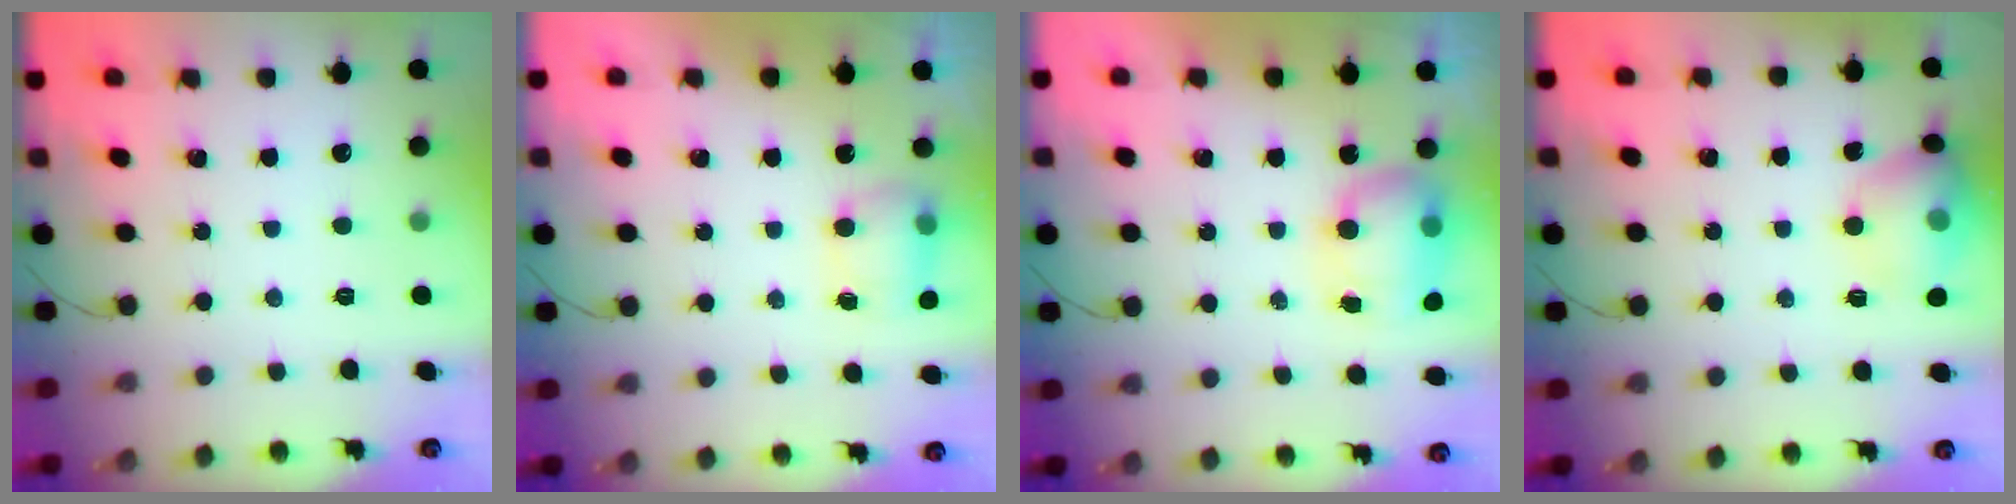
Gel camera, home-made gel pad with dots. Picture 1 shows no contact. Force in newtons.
{"total": 9.7, "press": 6.9, "slide": 6.8}
{"total": 11.7, "press": 9.3, "slide": 7.1}
{"total": 14.8, "press": 13.3, "slide": 6.5}